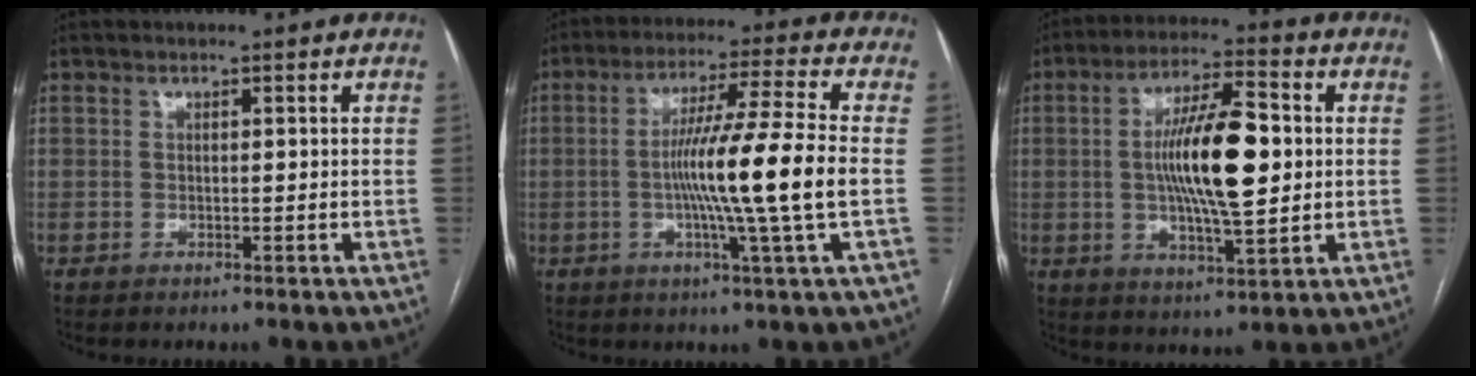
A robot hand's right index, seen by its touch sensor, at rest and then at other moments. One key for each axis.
{"total": 13.6, "fx": -1.6, "fy": -2.0, "fz": 13.4, "tx": -0.233, "ty": -0.008, "tz": -0.032}
{"total": 14.0, "fx": 0.8, "fy": 2.9, "fz": 13.6, "tx": -0.244, "ty": 0.008, "tz": 0.010}